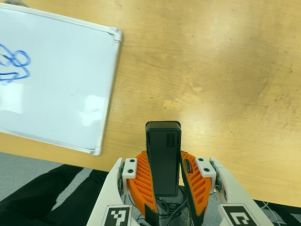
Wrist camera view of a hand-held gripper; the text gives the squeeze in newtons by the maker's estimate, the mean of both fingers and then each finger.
{"total": 7.0, "left": 5.2, "right": 8.7}